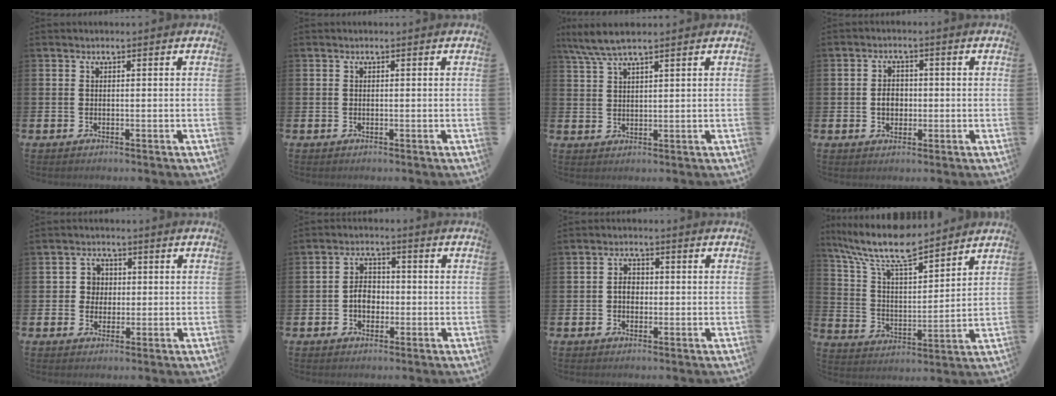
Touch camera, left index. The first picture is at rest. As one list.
[{"total": 0.0}, {"total": 5.2, "force": [4.3, 0.5, 2.8], "torque": [-0.063, -0.008, 0.077]}, {"total": 2.8, "force": [-0.3, 2.3, 1.6], "torque": [-0.010, -0.003, -0.014]}, {"total": 3.0, "force": [0.7, 2.9, 0.6], "torque": [-0.009, 0.006, 0.005]}, {"total": 3.6, "force": [-0.9, 2.6, 2.3], "torque": [-0.029, 0.000, -0.022]}, {"total": 2.5, "force": [-0.2, 1.8, 1.7], "torque": [-0.008, -0.003, -0.011]}, {"total": 11.3, "force": [9.8, 2.4, 5.0], "torque": [-0.133, -0.050, 0.173]}]